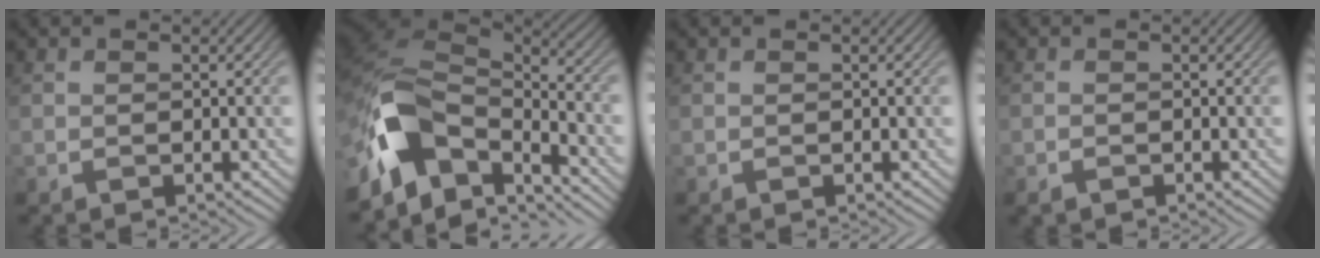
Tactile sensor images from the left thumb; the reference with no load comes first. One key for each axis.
{"total": 13.5, "fx": -5.9, "fy": 7.5, "fz": 9.6, "tx": -0.215, "ty": -0.013, "tz": -0.121}
{"total": 0.0}
{"total": 0.9, "fx": -0.8, "fy": 0.4, "fz": 0.4, "tx": -0.009, "ty": 0.002, "tz": -0.018}